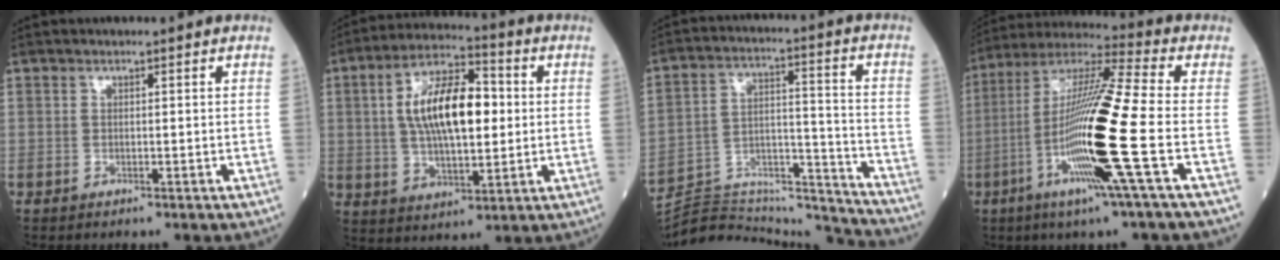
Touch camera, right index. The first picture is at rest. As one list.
[{"total": 14.1, "force": [1.8, 5.3, 12.9], "torque": [-0.242, 0.020, 0.034]}, {"total": 20.5, "force": [-20.3, 1.4, 3.0], "torque": [-0.062, 0.038, -0.300]}, {"total": 18.1, "force": [-4.8, -1.3, 17.4], "torque": [-0.350, -0.020, -0.104]}]